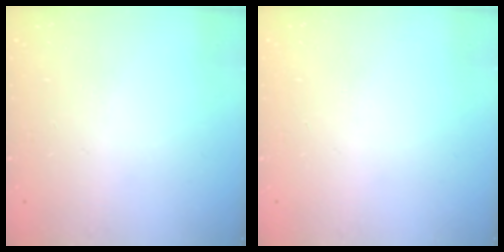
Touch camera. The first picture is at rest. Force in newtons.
{"total": 0.0}